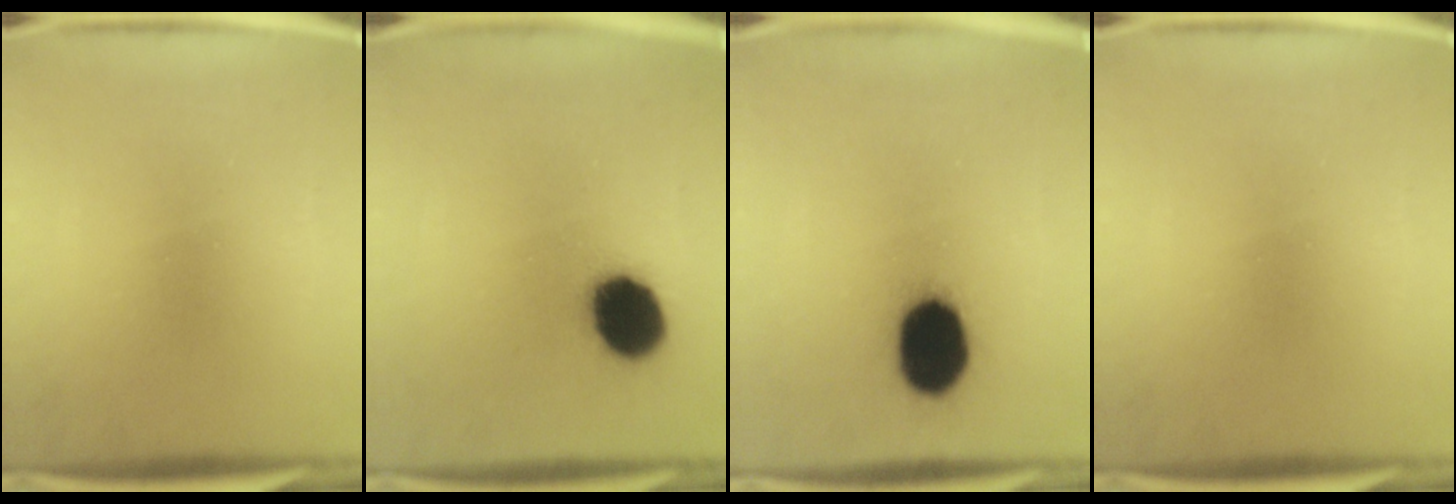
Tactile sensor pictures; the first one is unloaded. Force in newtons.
{"total": 13.9}
{"total": 16.2}
{"total": 0.0}